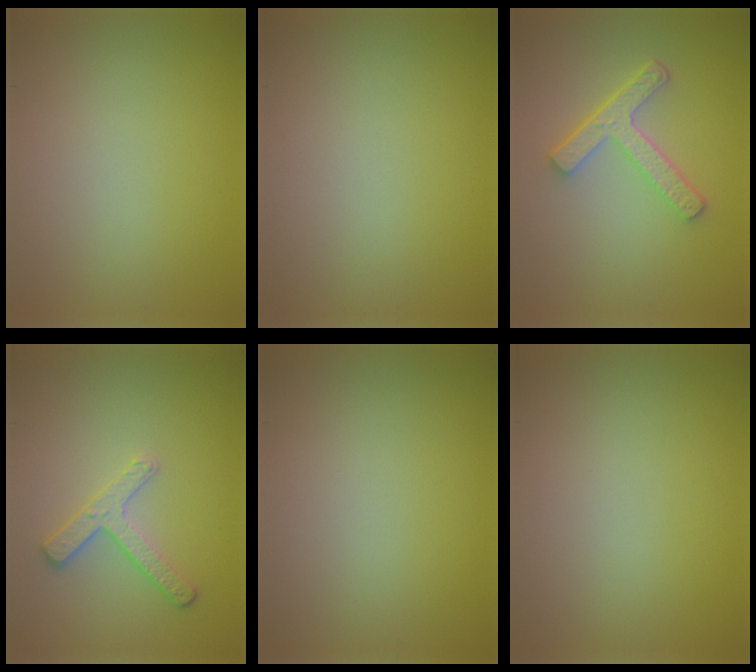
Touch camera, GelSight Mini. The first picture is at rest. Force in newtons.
{"total": 0.0}
{"total": 4.2, "press": 3.2, "slide": 2.8}
{"total": 2.7, "press": 2.3, "slide": 1.5}
{"total": 0.0}
{"total": 0.0}